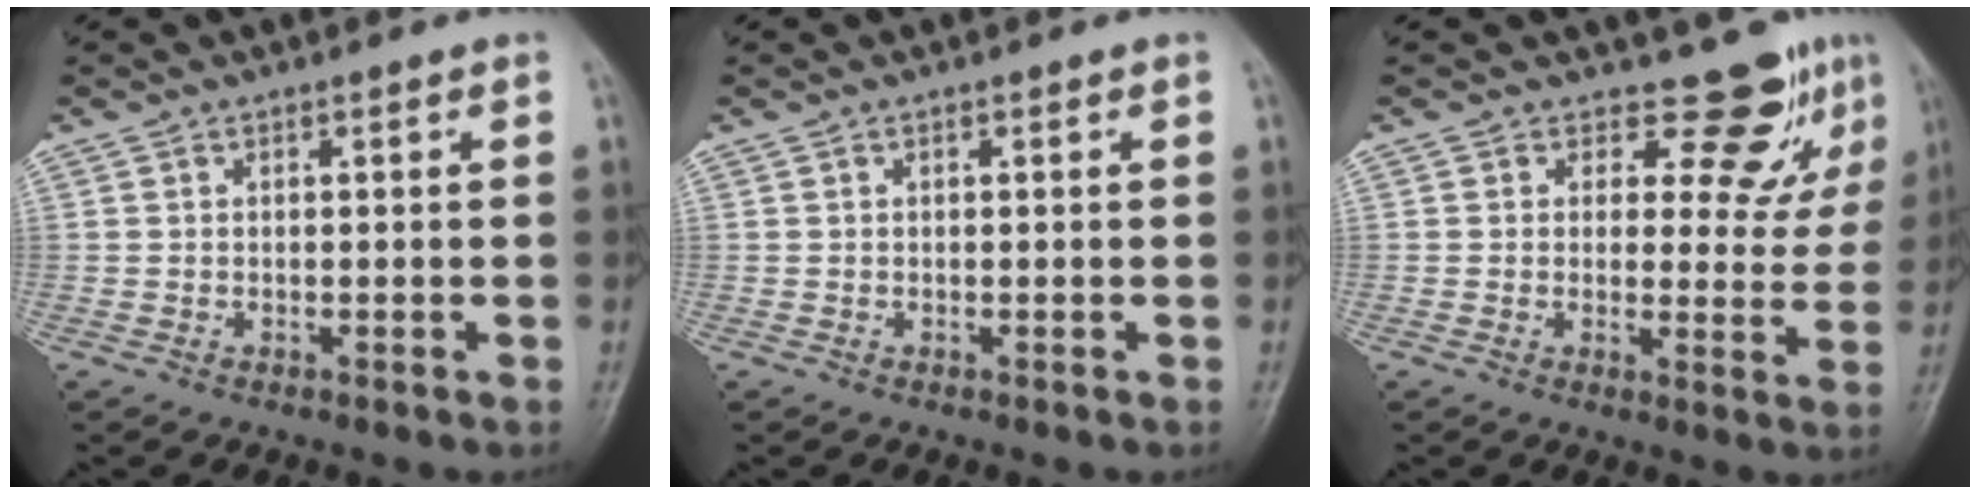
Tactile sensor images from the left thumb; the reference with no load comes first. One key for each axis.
{"total": 0.0}
{"total": 7.4, "fx": 5.9, "fy": 3.8, "fz": 2.4, "tx": 0.000, "ty": -0.049, "tz": 0.066}